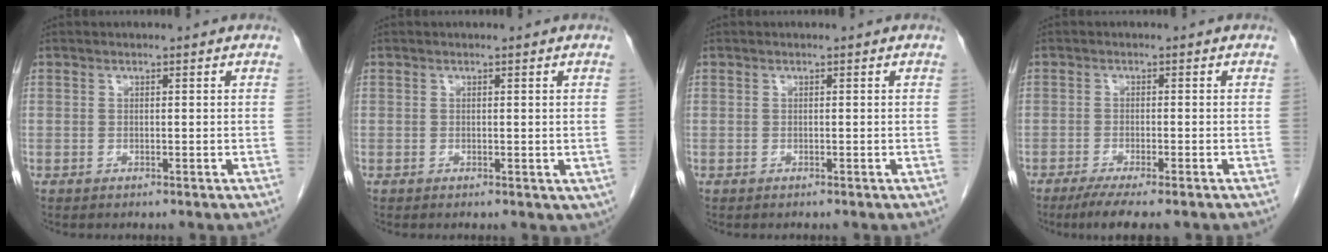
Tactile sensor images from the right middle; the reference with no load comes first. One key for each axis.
{"total": 1.4, "fx": 0.0, "fy": 0.9, "fz": 1.1, "tx": -0.015, "ty": -0.002, "tz": 0.004}
{"total": 0.0}
{"total": 6.2, "fx": -4.7, "fy": 0.5, "fz": 4.0, "tx": -0.061, "ty": -0.016, "tz": -0.071}